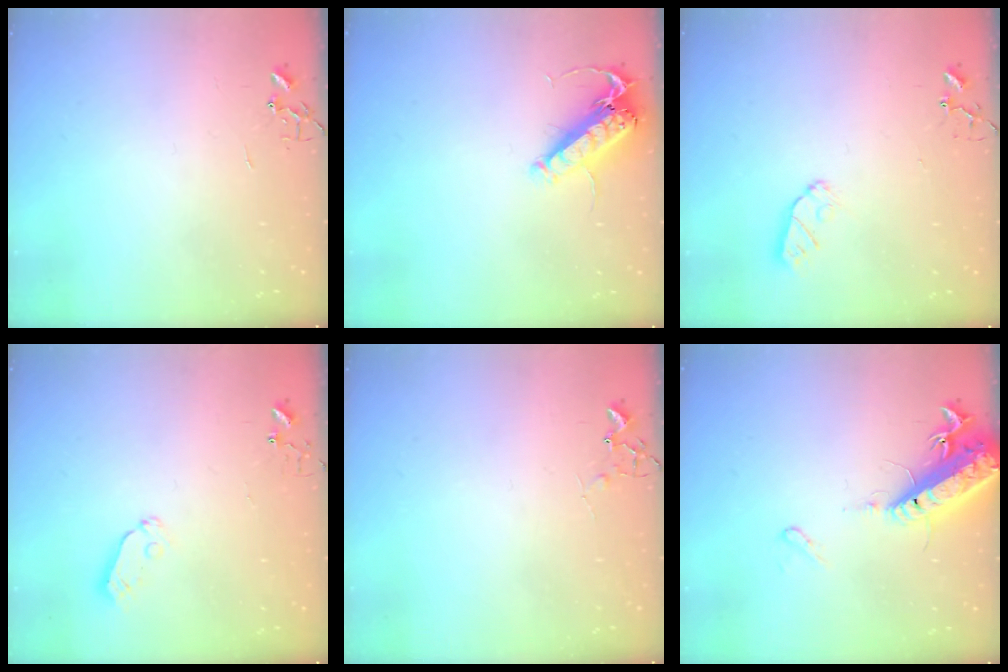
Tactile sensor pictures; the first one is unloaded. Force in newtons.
{"total": 14.2, "press": 14.0, "slide": 2.5}
{"total": 4.5, "press": 4.5, "slide": 0.6}
{"total": 4.1, "press": 4.1, "slide": 0.1}
{"total": 5.4, "press": 5.3, "slide": 0.8}
{"total": 16.9, "press": 16.5, "slide": 3.9}